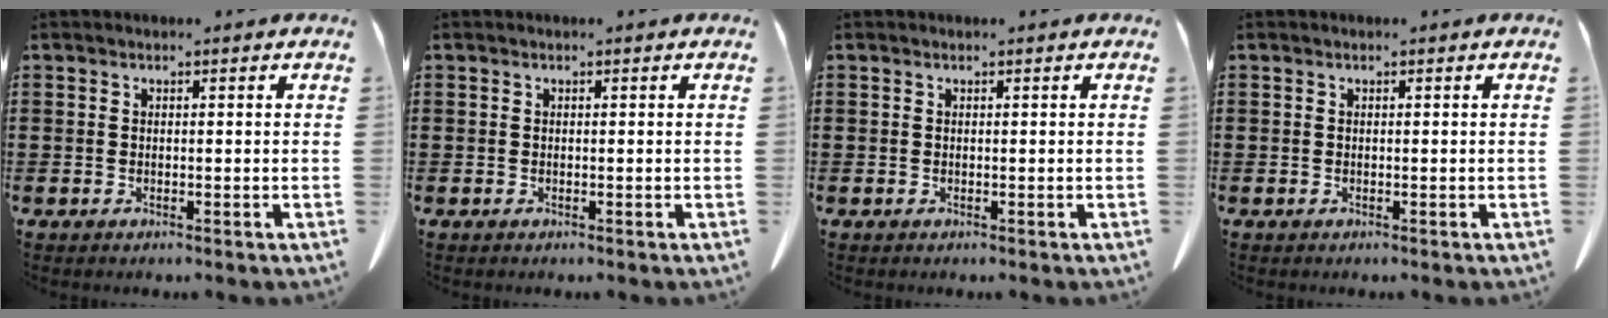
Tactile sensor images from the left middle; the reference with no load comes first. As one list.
[{"total": 0.0}, {"total": 0.0}, {"total": 0.0}]